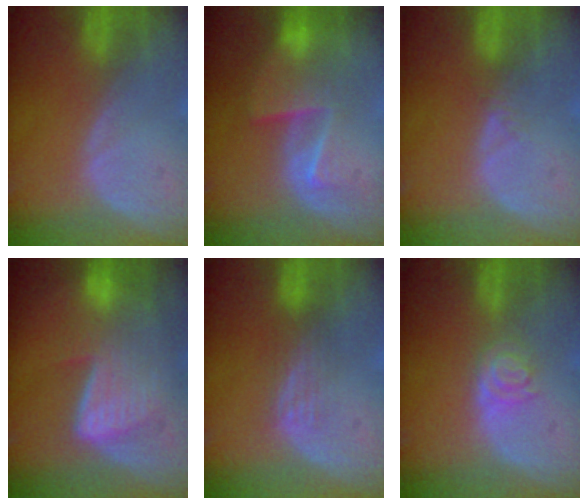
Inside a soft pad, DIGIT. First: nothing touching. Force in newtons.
{"total": 6.7, "press": 6.4, "slide": 2.0}
{"total": 1.6, "press": 1.4, "slide": 0.9}
{"total": 7.4, "press": 7.3, "slide": 1.6}
{"total": 2.9, "press": 2.9, "slide": 0.2}
{"total": 4.1, "press": 3.6, "slide": 1.9}